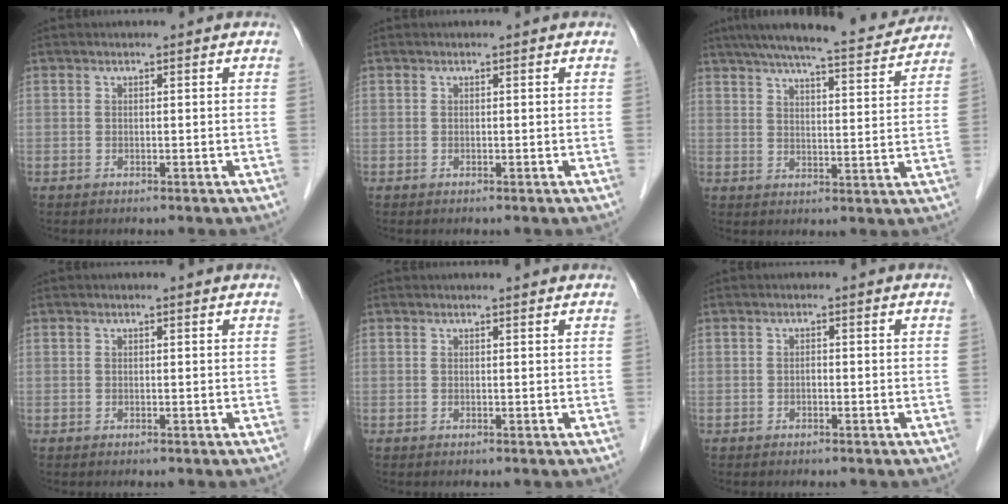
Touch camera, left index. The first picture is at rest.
{"total": 0.0}
{"total": 16.7, "force": [15.0, 1.5, 7.2], "torque": [-0.111, 0.008, 0.204]}
{"total": 0.0}
{"total": 0.6, "force": [0.6, -0.1, 0.0], "torque": [-0.011, -0.004, 0.006]}
{"total": 0.6, "force": [-0.3, 0.3, 0.4], "torque": [-0.006, 0.003, -0.005]}